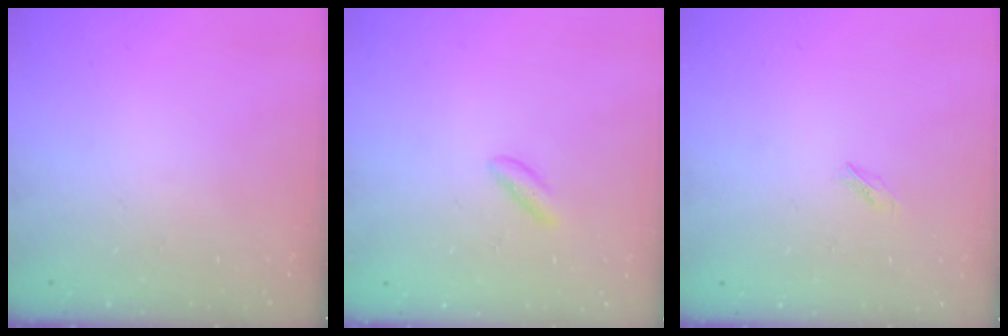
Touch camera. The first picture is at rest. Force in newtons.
{"total": 1.6, "press": 1.6, "slide": 0.4}
{"total": 1.7, "press": 1.7, "slide": 0.2}